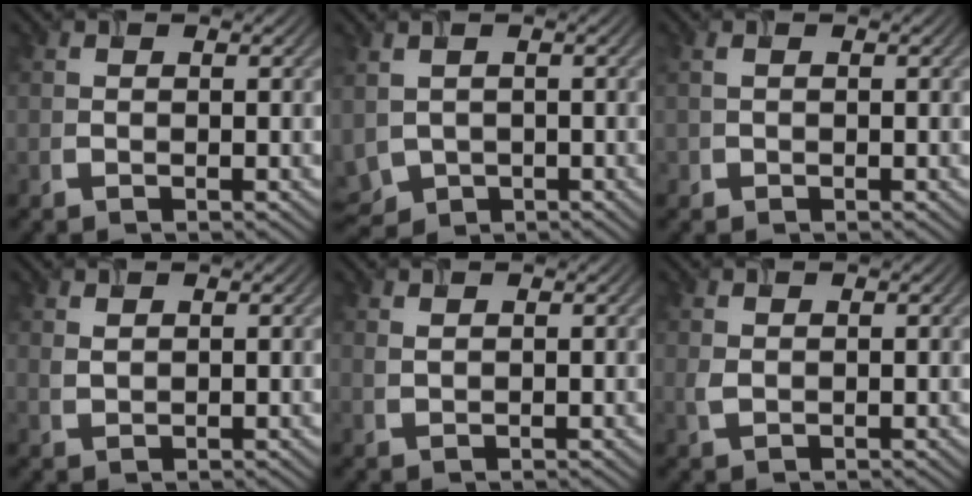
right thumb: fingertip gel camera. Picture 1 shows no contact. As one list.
[{"total": 4.5, "force": [-0.7, 3.3, 2.9], "torque": [-0.090, -0.017, -0.013]}, {"total": 0.9, "force": [0.2, 0.7, 0.6], "torque": [-0.016, 0.002, 0.003]}, {"total": 1.2, "force": [0.9, 0.6, 0.6], "torque": [-0.022, -0.003, 0.021]}, {"total": 0.9, "force": [0.7, 0.3, 0.5], "torque": [-0.020, -0.001, 0.016]}, {"total": 1.0, "force": [0.4, 0.7, 0.7], "torque": [-0.024, -0.001, 0.010]}]